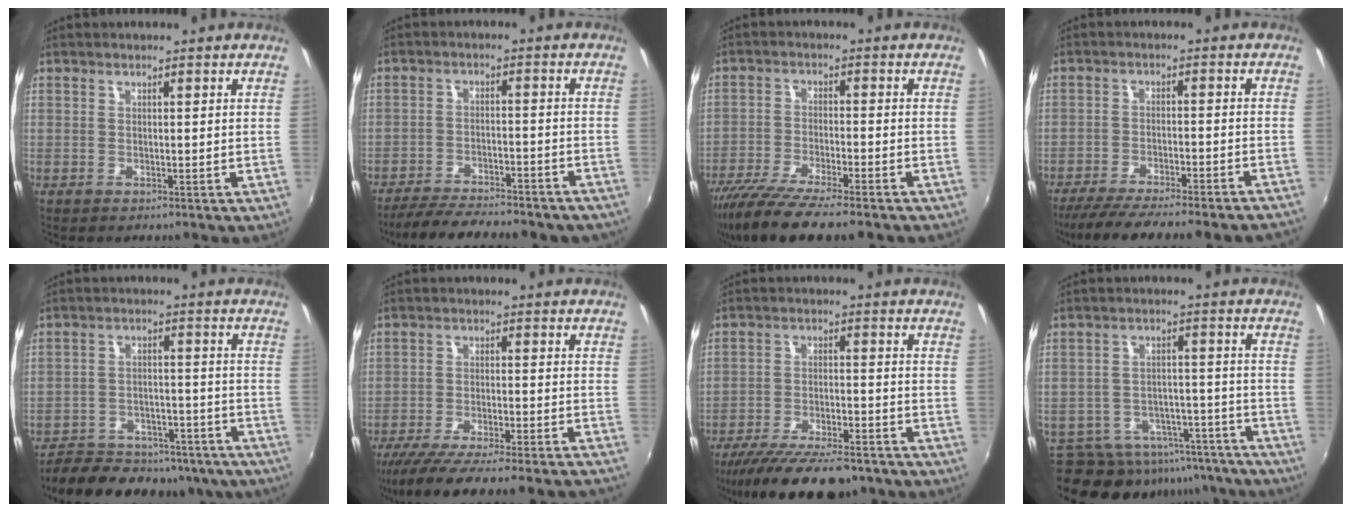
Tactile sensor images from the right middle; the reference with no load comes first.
{"total": 19.7, "force": [-16.7, 5.0, 9.1], "torque": [-0.176, -0.026, -0.227]}
{"total": 12.6, "force": [-10.3, 1.3, 7.1], "torque": [-0.147, -0.042, -0.177]}
{"total": 18.2, "force": [-16.3, 1.0, 8.2], "torque": [-0.154, -0.032, -0.236]}
{"total": 23.0, "force": [-19.5, 8.6, 8.6], "torque": [-0.177, 0.009, -0.245]}
{"total": 20.2, "force": [-18.2, 0.4, 8.8], "torque": [-0.160, -0.042, -0.269]}
{"total": 17.3, "force": [-14.3, 4.5, 8.7], "torque": [-0.172, -0.035, -0.218]}
{"total": 17.8, "force": [-15.5, 7.4, 4.8], "torque": [-0.102, 0.029, -0.196]}